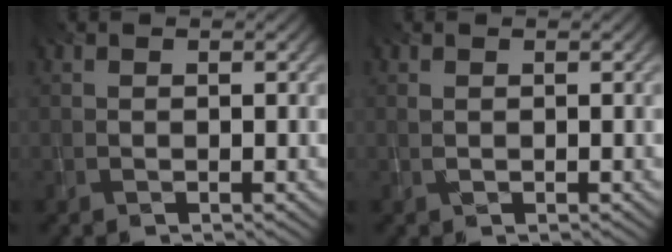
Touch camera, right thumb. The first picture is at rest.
{"total": 0.0}